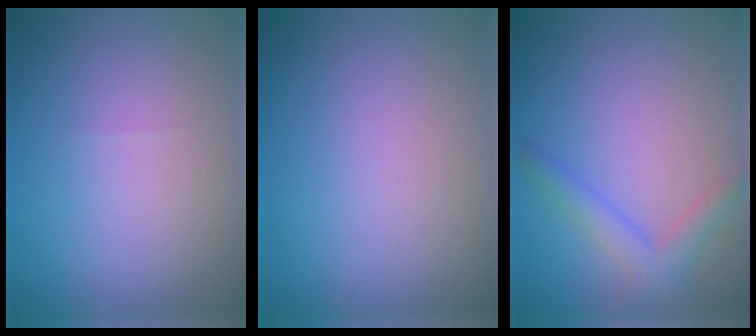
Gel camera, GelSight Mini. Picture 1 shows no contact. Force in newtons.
{"total": 0.0}
{"total": 2.5, "press": 2.5, "slide": 0.3}